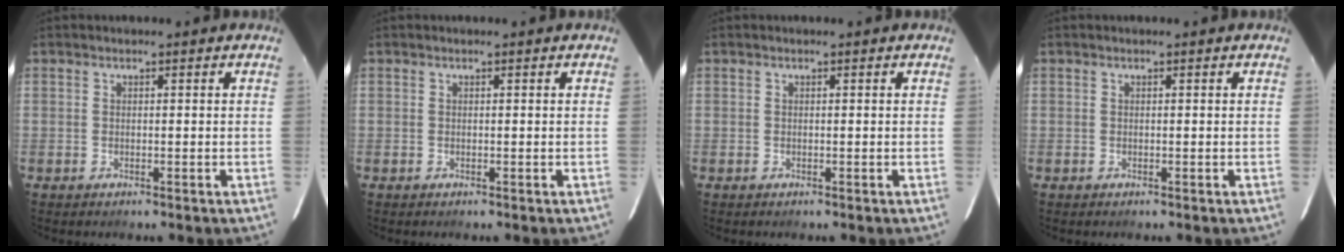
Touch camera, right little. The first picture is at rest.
{"total": 0.0}
{"total": 0.0}
{"total": 0.0}